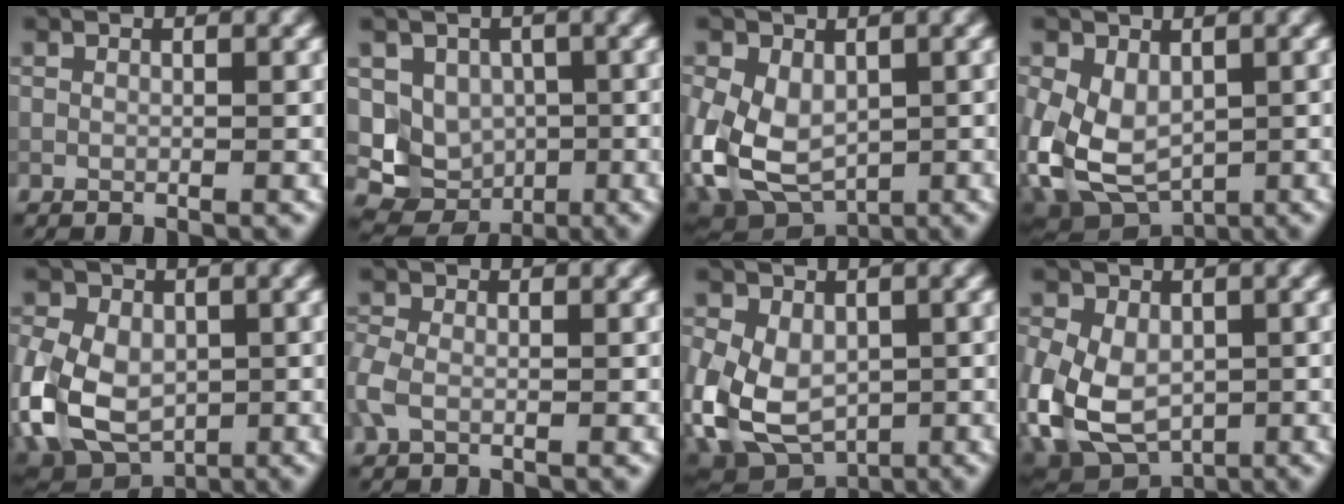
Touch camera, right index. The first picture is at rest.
{"total": 5.3, "force": [0.2, 4.9, 2.1], "torque": [-0.016, -0.020, 0.005]}
{"total": 8.6, "force": [-1.3, 6.0, 6.0], "torque": [-0.138, -0.019, -0.017]}
{"total": 7.6, "force": [-0.8, 5.3, 5.3], "torque": [-0.122, -0.023, -0.004]}
{"total": 10.5, "force": [-2.4, 7.3, 7.1], "torque": [-0.155, -0.016, -0.053]}
{"total": 2.6, "force": [-0.7, 1.8, 1.7], "torque": [-0.051, 0.003, -0.025]}
{"total": 9.8, "force": [-2.0, 6.9, 6.7], "torque": [-0.143, -0.022, -0.033]}
{"total": 9.8, "force": [-2.5, 6.7, 6.8], "torque": [-0.153, -0.025, -0.046]}